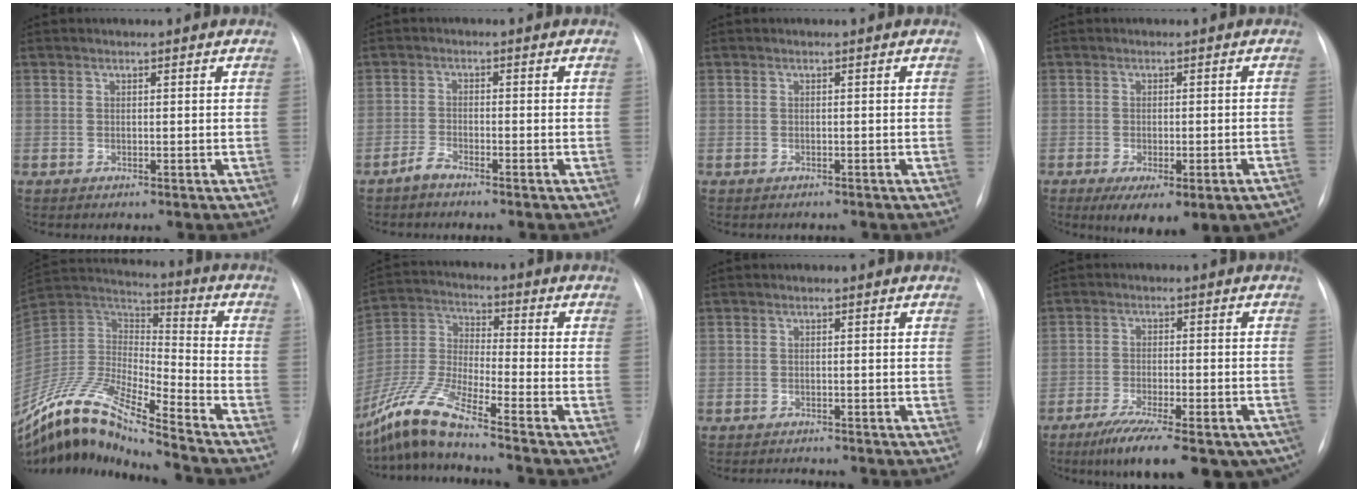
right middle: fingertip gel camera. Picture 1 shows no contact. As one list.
[{"total": 1.9, "force": [-1.8, 0.1, 0.7], "torque": [-0.018, -0.002, -0.037]}, {"total": 1.0, "force": [-0.9, 0.3, 0.1], "torque": [-0.010, -0.004, -0.011]}, {"total": 11.4, "force": [-7.7, 3.5, 7.6], "torque": [-0.074, 0.003, -0.098]}, {"total": 18.8, "force": [-16.0, 0.8, 9.8], "torque": [-0.211, 0.009, -0.306]}, {"total": 10.4, "force": [-8.5, -1.0, 5.9], "torque": [-0.144, -0.019, -0.173]}, {"total": 1.3, "force": [-1.3, 0.0, 0.0], "torque": [-0.003, -0.009, -0.016]}, {"total": 18.4, "force": [-13.5, 5.1, 11.5], "torque": [-0.128, -0.011, -0.188]}]